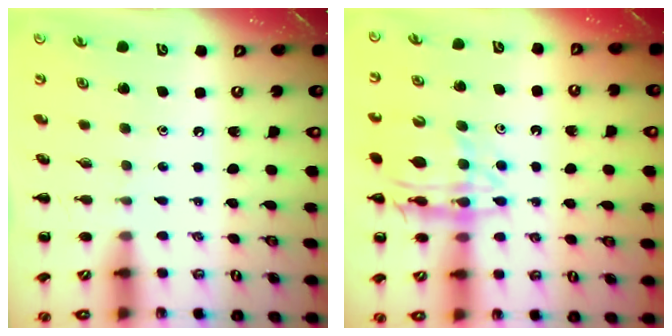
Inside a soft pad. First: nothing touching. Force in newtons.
{"total": 14.9, "press": 14.4, "slide": 3.5}